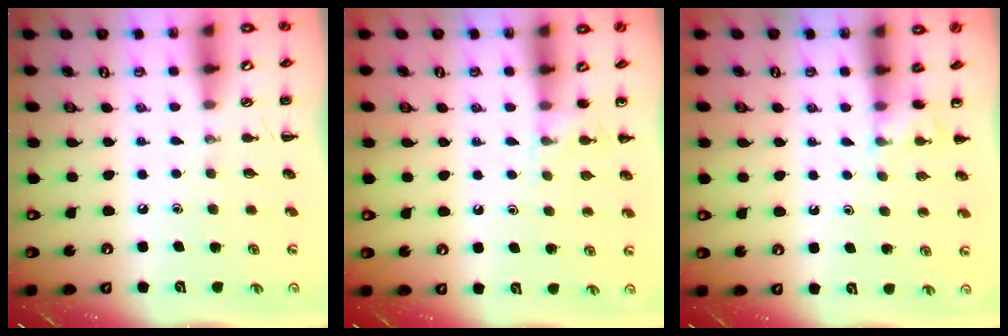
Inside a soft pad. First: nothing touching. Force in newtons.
{"total": 5.9, "press": 5.6, "slide": 1.8}
{"total": 4.2, "press": 4.1, "slide": 1.1}